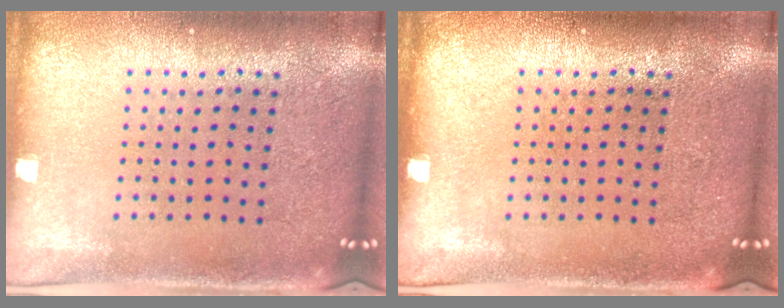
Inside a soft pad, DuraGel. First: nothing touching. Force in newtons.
{"total": 0.0}